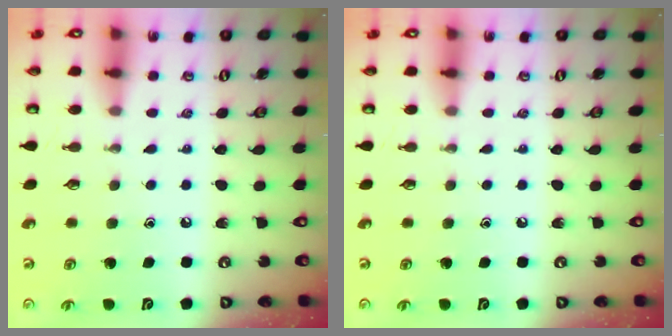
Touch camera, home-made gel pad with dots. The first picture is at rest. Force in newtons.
{"total": 0.0}